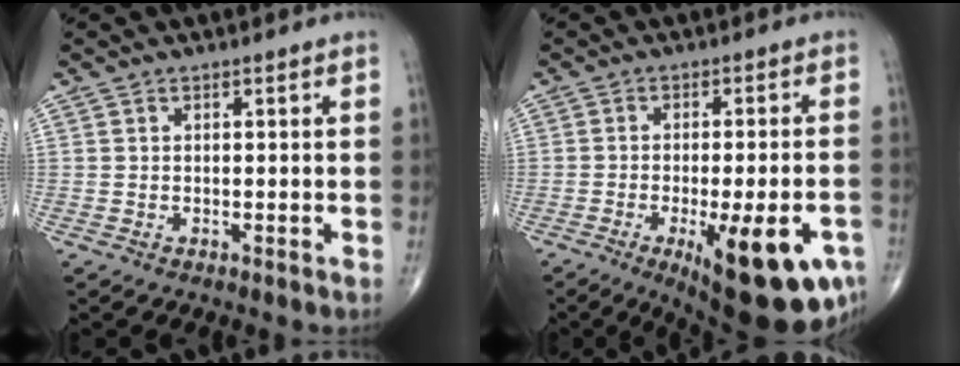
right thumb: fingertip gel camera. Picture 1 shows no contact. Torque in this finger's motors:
{"motor_torque": [2.09, 1.89, 0.91, -1.02, 0.38]}